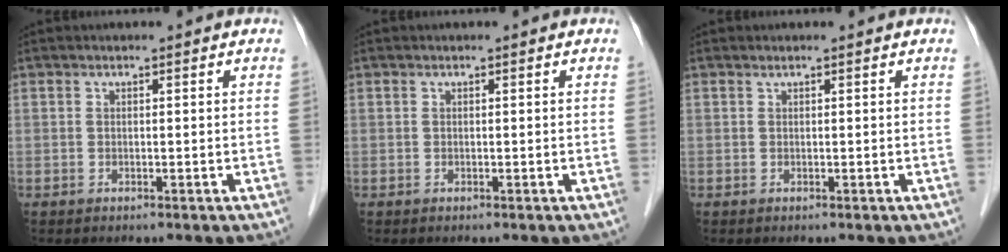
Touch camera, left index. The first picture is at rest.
{"total": 0.0}
{"total": 0.0}